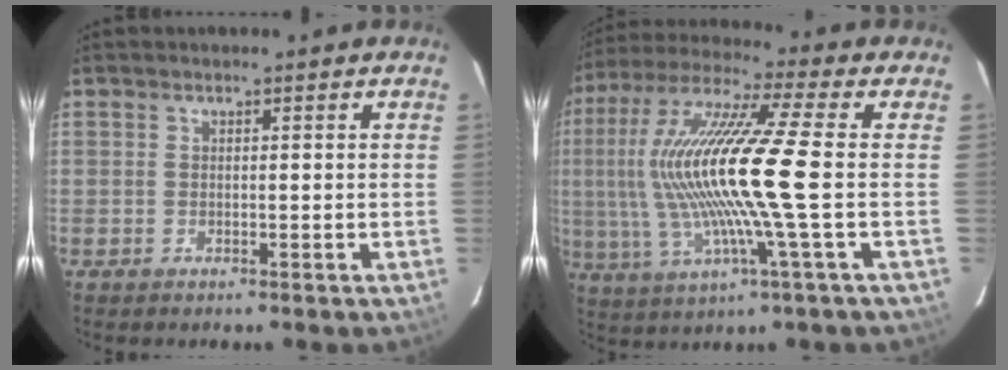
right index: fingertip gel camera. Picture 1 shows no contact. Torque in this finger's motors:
{"motor_torque": [1.84, -0.30, 1.05, 0.21]}